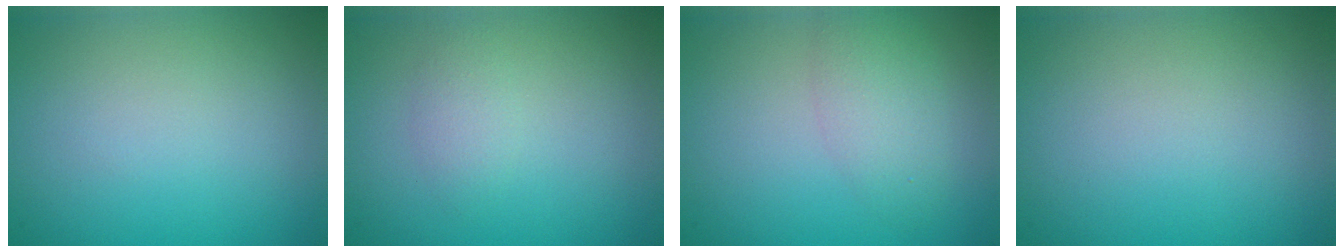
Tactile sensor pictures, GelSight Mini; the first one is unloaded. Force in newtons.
{"total": 1.4, "press": 1.4, "slide": 0.0}
{"total": 3.0, "press": 3.0, "slide": 0.0}
{"total": 0.0}